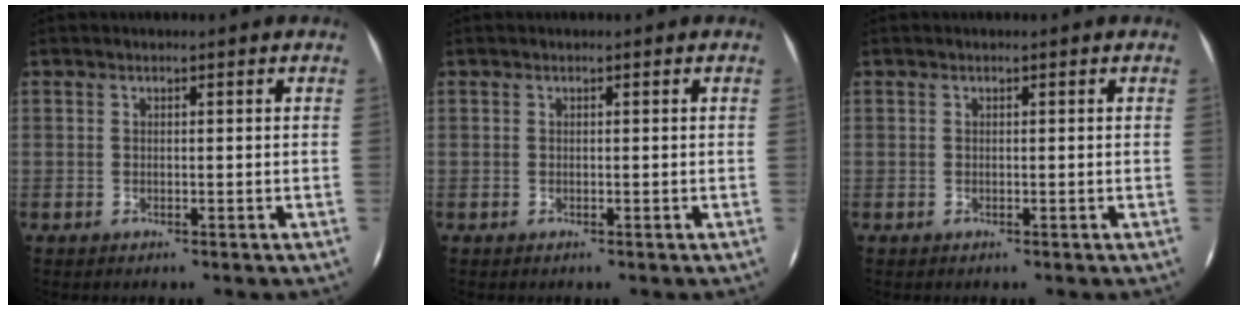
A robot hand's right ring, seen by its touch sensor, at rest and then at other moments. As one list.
[{"total": 0.0}, {"total": 0.0}]